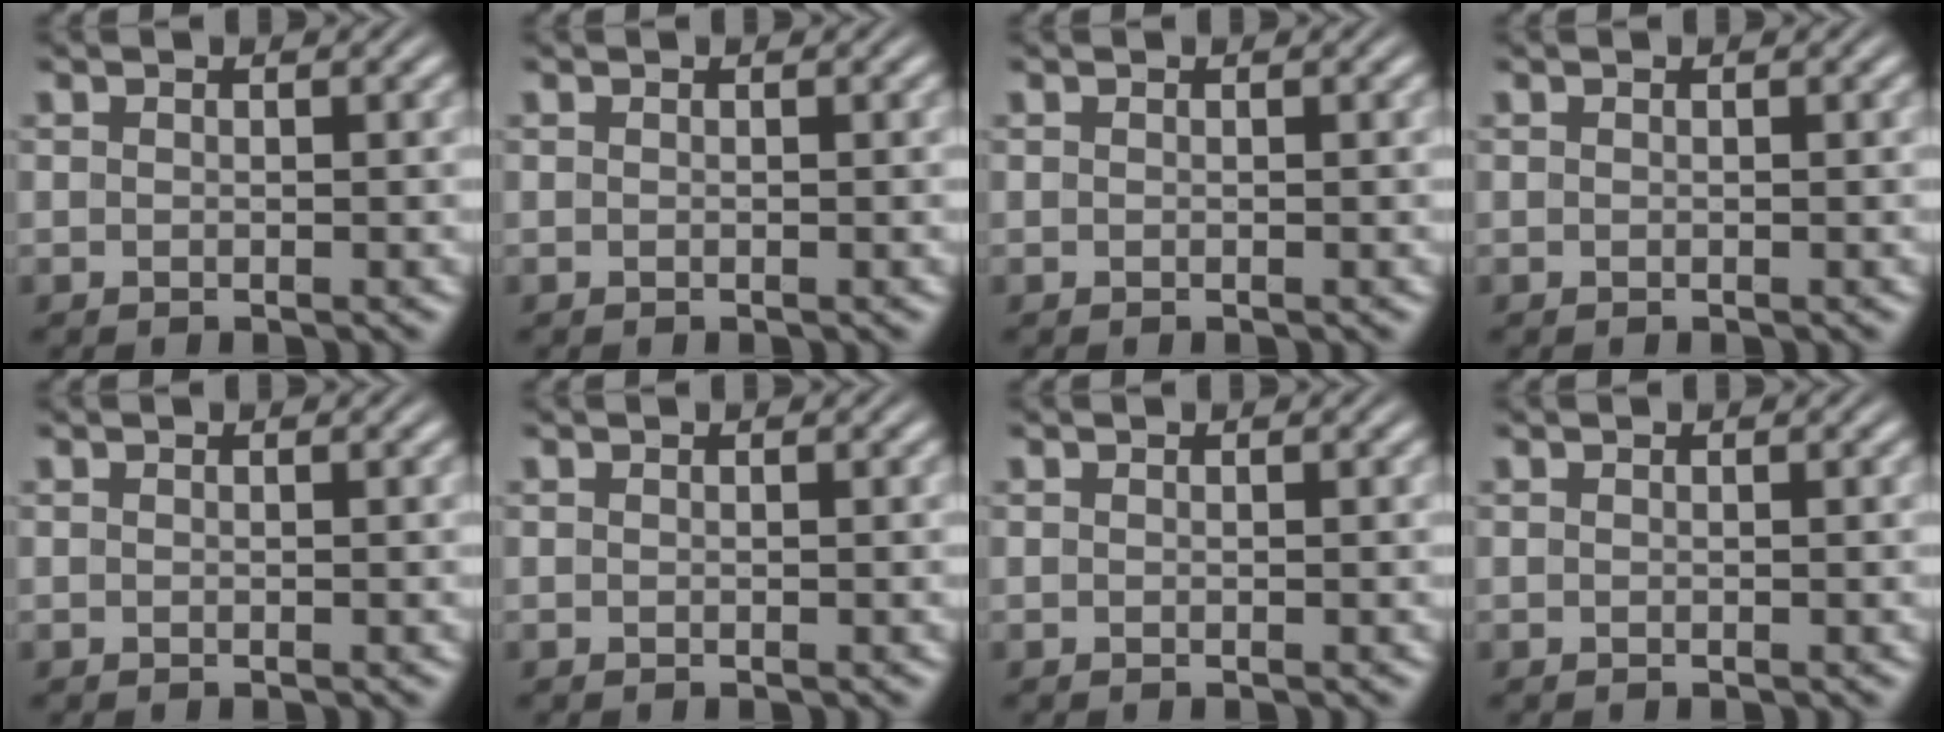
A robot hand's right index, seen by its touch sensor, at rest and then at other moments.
{"total": 0.0}
{"total": 0.0}
{"total": 0.0}
{"total": 0.0}
{"total": 0.0}
{"total": 0.0}
{"total": 0.0}